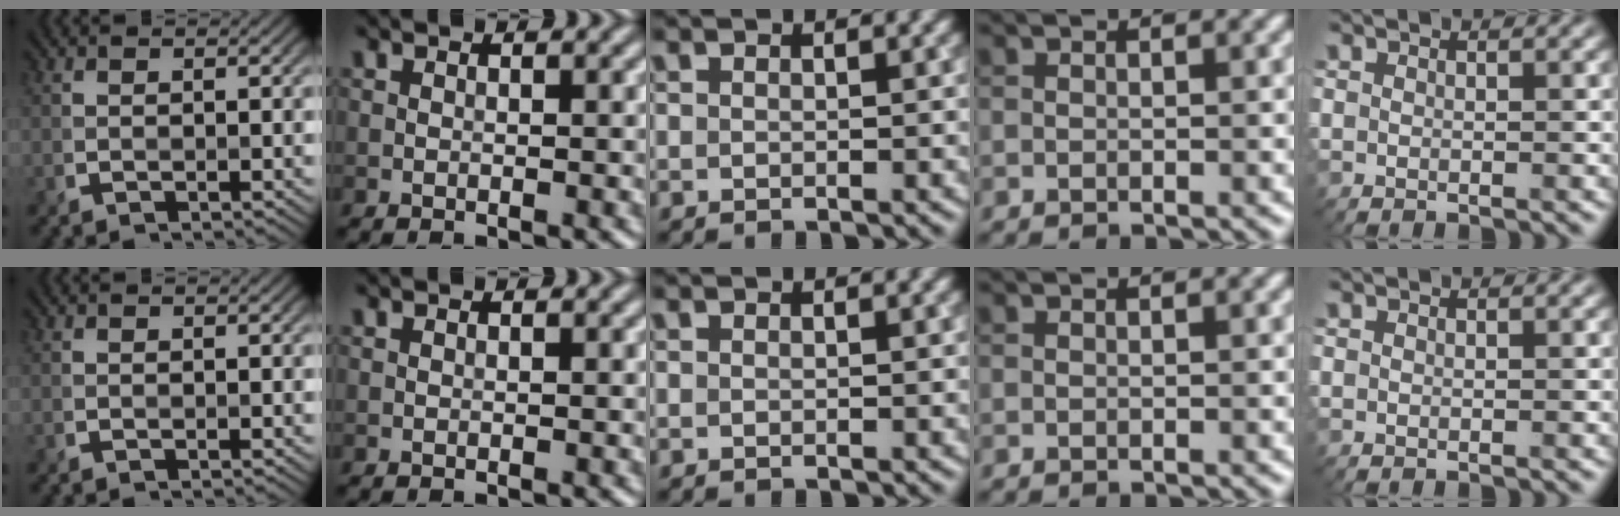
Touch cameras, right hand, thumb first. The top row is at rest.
{}